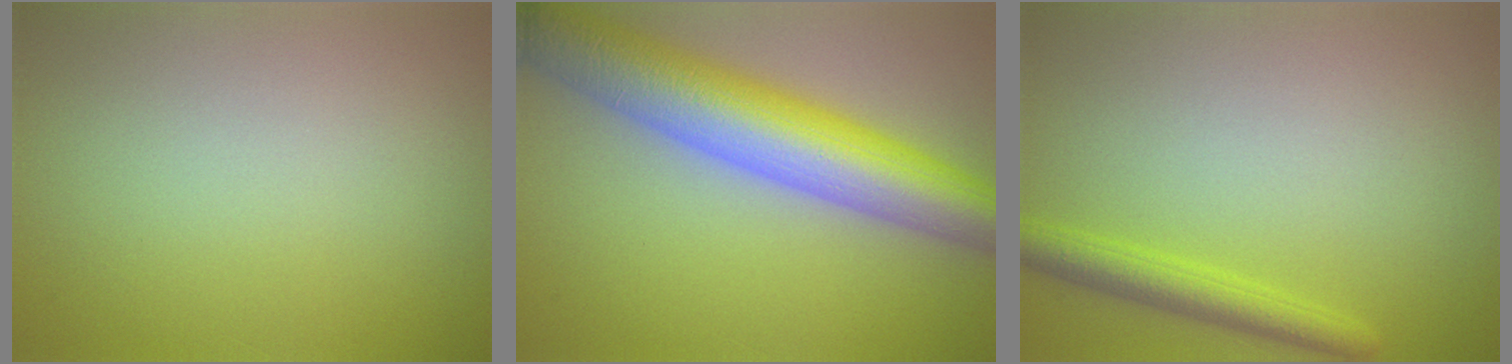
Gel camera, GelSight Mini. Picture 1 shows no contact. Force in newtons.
{"total": 10.1, "press": 10.1, "slide": 0.3}
{"total": 2.8, "press": 2.8, "slide": 0.1}